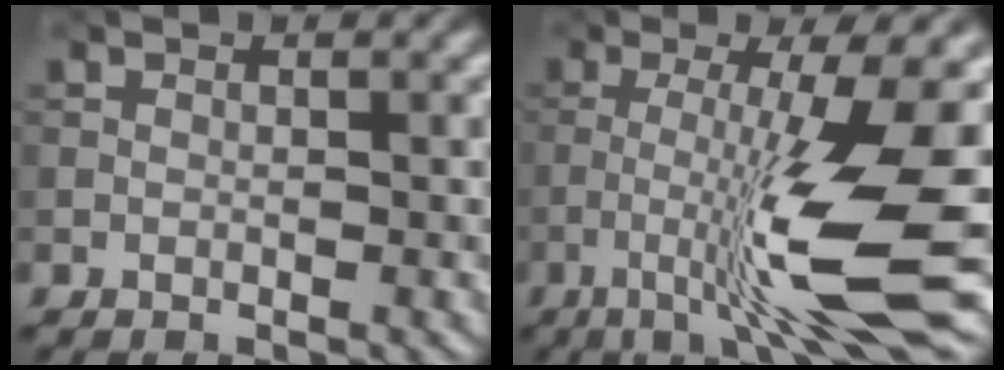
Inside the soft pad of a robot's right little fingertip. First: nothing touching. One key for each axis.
{"total": 9.9, "fx": -2.5, "fy": 0.7, "fz": 9.5, "tx": -0.162, "ty": 0.000, "tz": -0.042}